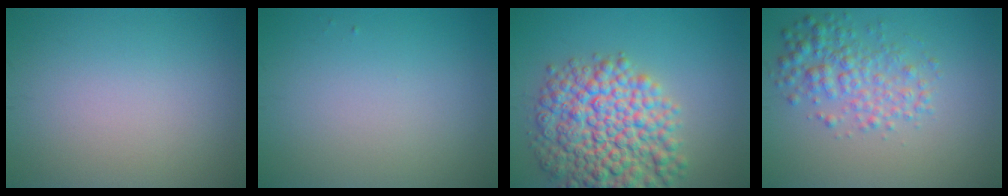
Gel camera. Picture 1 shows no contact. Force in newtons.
{"total": 0.0}
{"total": 10.4, "press": 10.4, "slide": 0.4}
{"total": 3.9, "press": 3.9, "slide": 0.0}